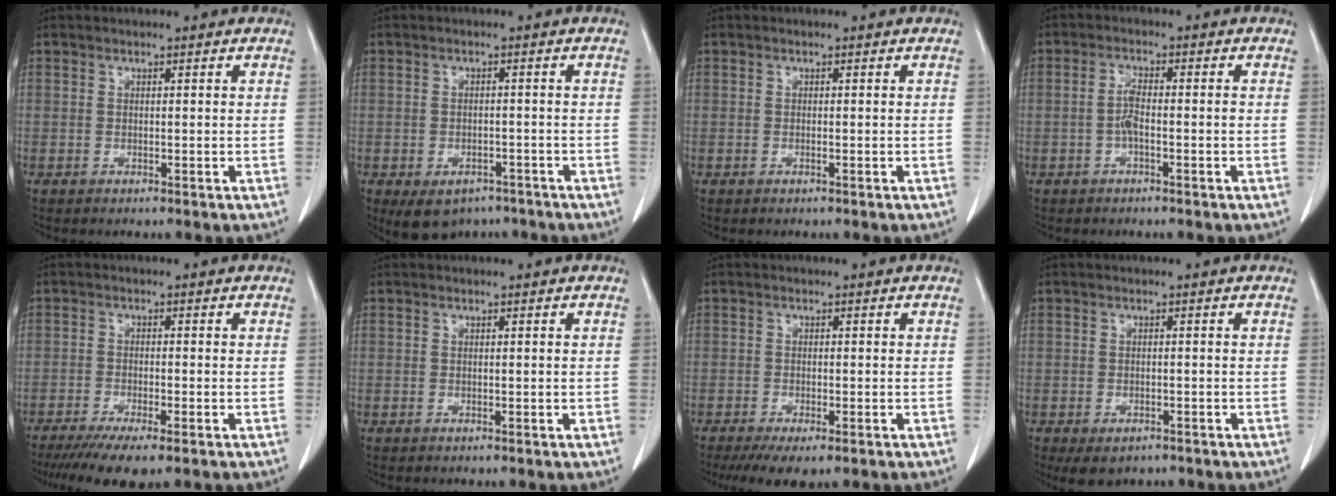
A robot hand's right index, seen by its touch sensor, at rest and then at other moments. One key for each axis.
{"total": 6.7, "fx": -4.7, "fy": 4.0, "fz": 2.5, "tx": -0.035, "ty": 0.004, "tz": -0.061}
{"total": 0.0}
{"total": 2.8, "fx": -0.8, "fy": 0.6, "fz": 2.6, "tx": -0.053, "ty": 0.005, "tz": -0.017}
{"total": 7.7, "fx": -5.5, "fy": 0.9, "fz": 5.3, "tx": -0.082, "ty": -0.017, "tz": -0.089}
{"total": 0.0}
{"total": 5.3, "fx": -3.6, "fy": 1.6, "fz": 3.6, "tx": -0.054, "ty": -0.012, "tz": -0.056}
{"total": 4.0, "fx": -2.7, "fy": 2.1, "fz": 2.0, "tx": -0.032, "ty": -0.006, "tz": -0.035}